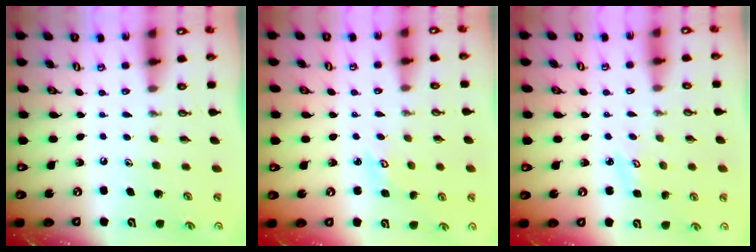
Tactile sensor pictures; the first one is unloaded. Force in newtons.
{"total": 2.8, "press": 2.8, "slide": 0.3}
{"total": 2.5, "press": 2.5, "slide": 0.4}